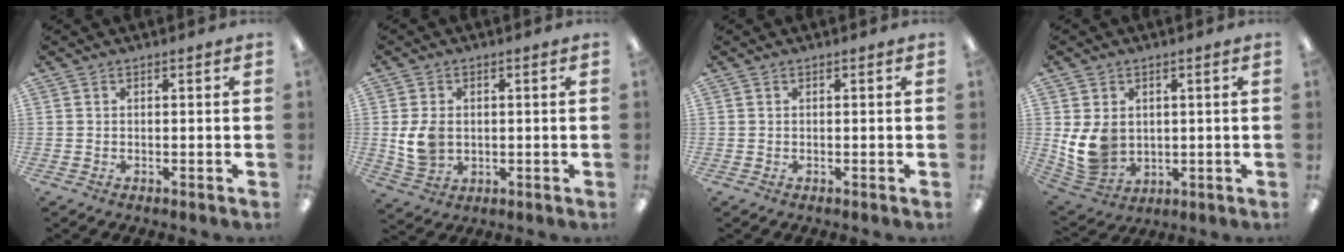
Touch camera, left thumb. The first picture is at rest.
{"total": 6.7, "force": [0.3, 5.2, 4.2], "torque": [-0.090, 0.003, 0.006]}
{"total": 0.0}
{"total": 9.6, "force": [0.9, 7.9, 5.4], "torque": [-0.127, -0.001, 0.021]}